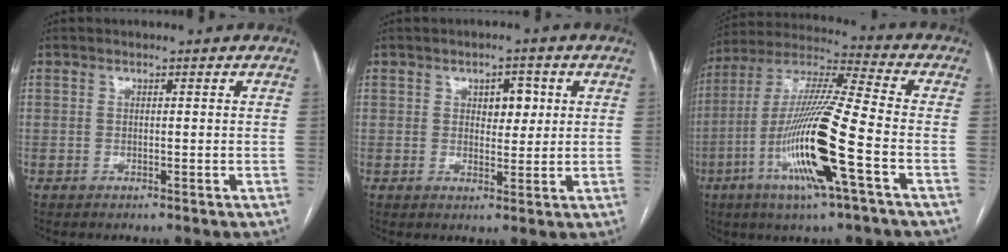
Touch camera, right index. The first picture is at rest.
{"total": 3.9, "force": [1.2, 2.2, 3.0], "torque": [-0.038, 0.007, 0.019]}
{"total": 17.7, "force": [-6.0, 0.1, 16.7], "torque": [-0.336, -0.014, -0.118]}